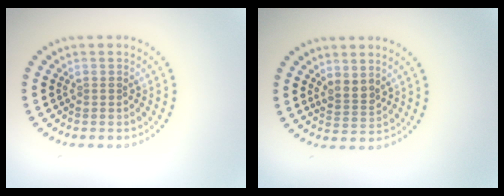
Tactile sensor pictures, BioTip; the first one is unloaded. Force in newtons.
{"total": 1.7, "press": 1.4, "slide": 1.0}